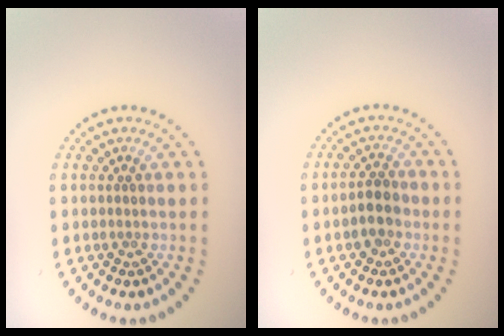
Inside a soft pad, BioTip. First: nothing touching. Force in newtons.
{"total": 2.3, "press": 2.1, "slide": 0.8}